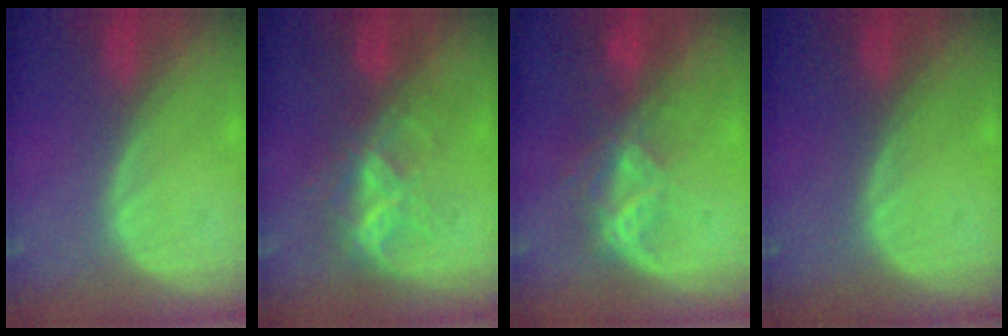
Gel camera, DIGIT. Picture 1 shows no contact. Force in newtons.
{"total": 7.0, "press": 5.9, "slide": 3.7}
{"total": 6.8, "press": 5.8, "slide": 3.5}
{"total": 0.0}